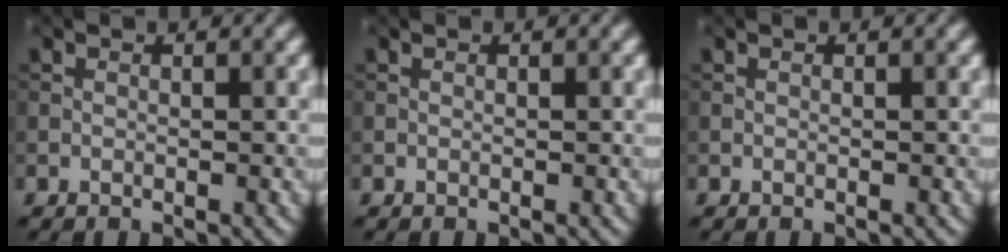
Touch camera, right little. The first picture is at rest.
{"total": 0.0}
{"total": 0.0}